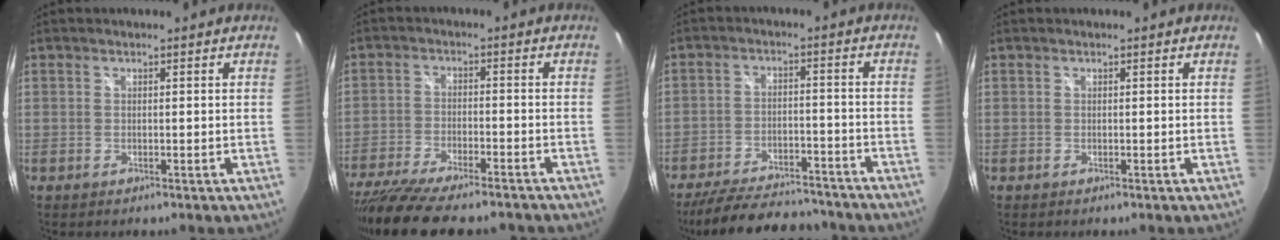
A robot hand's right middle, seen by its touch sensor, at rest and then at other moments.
{"total": 18.5, "force": [-15.4, 3.9, 9.5], "torque": [-0.193, -0.046, -0.247]}
{"total": 17.9, "force": [-15.4, 5.2, 7.5], "torque": [-0.155, 0.000, -0.218]}
{"total": 0.0}